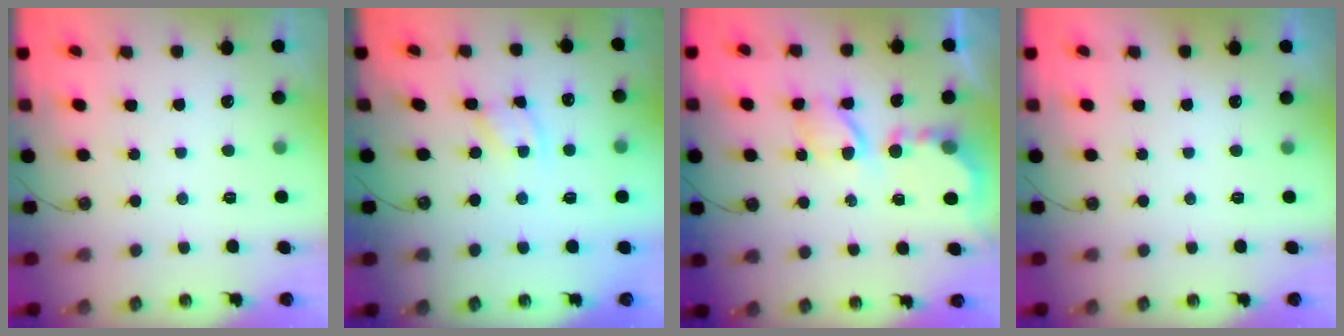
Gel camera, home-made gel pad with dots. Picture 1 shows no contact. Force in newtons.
{"total": 2.5, "press": 2.5, "slide": 0.1}
{"total": 8.2, "press": 8.2, "slide": 0.7}
{"total": 0.0}